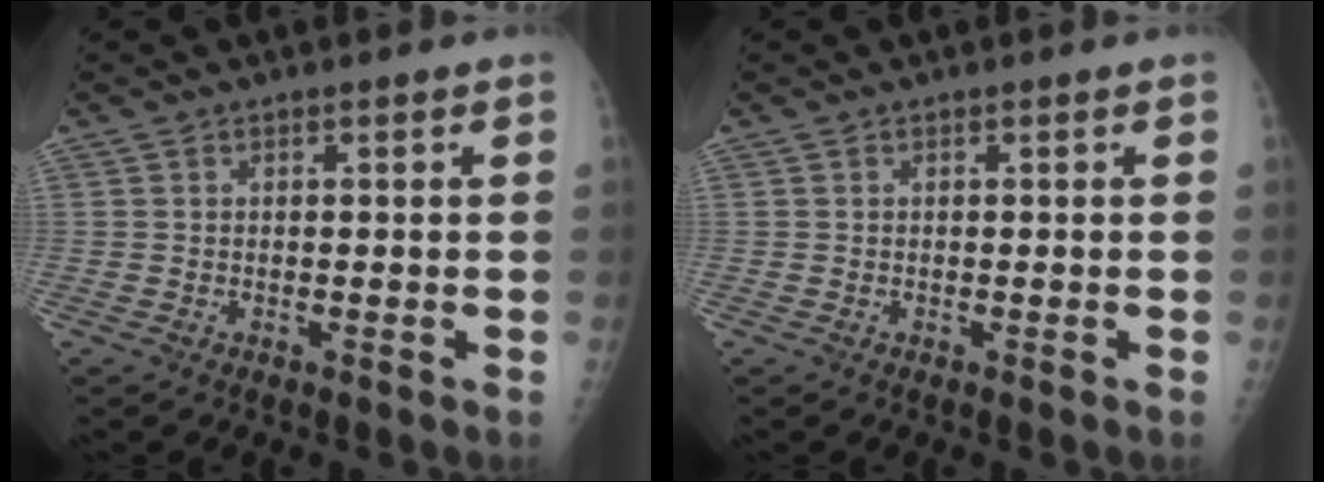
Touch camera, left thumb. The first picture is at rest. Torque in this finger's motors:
{"motor_torque": [-0.01, 0.01, -0.09, -0.06, 0.00]}